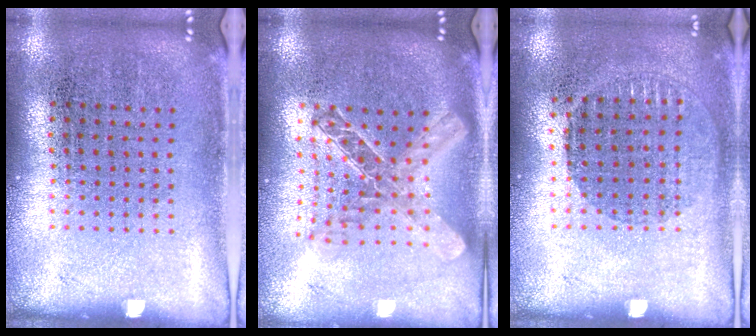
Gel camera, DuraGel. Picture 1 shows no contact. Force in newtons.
{"total": 1.9, "press": 1.7, "slide": 1.0}
{"total": 0.9, "press": 0.9, "slide": 0.3}